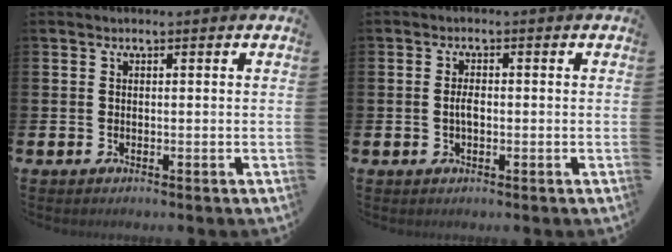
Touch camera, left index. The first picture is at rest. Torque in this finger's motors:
{"motor_torque": [0.25, 0.19, 0.03, 0.08]}